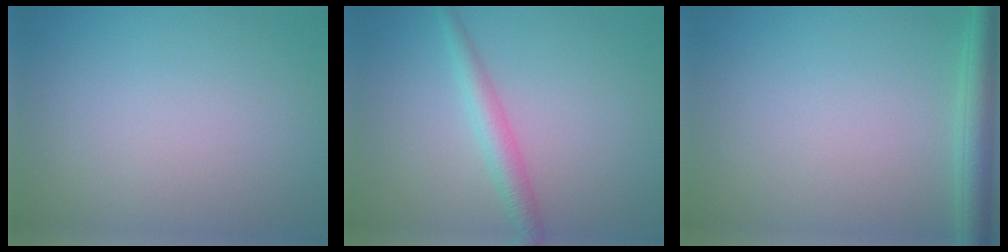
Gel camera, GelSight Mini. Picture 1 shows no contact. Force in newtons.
{"total": 2.5, "press": 2.5, "slide": 0.1}
{"total": 3.1, "press": 3.1, "slide": 0.1}